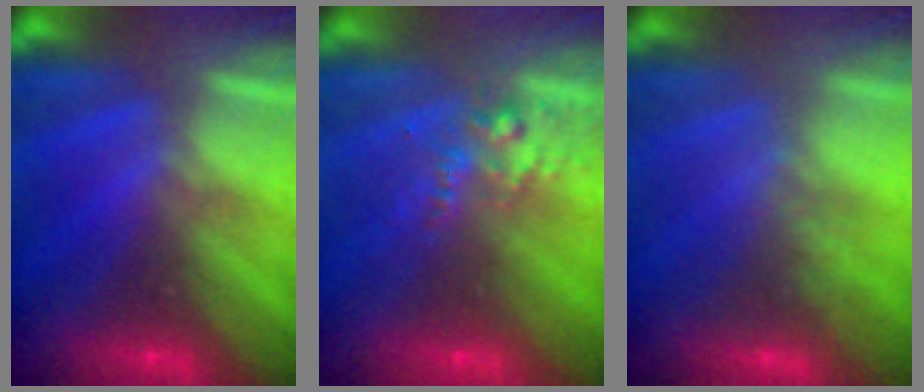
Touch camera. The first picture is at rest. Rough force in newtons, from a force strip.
{"total": 2.6}
{"total": 2.9}